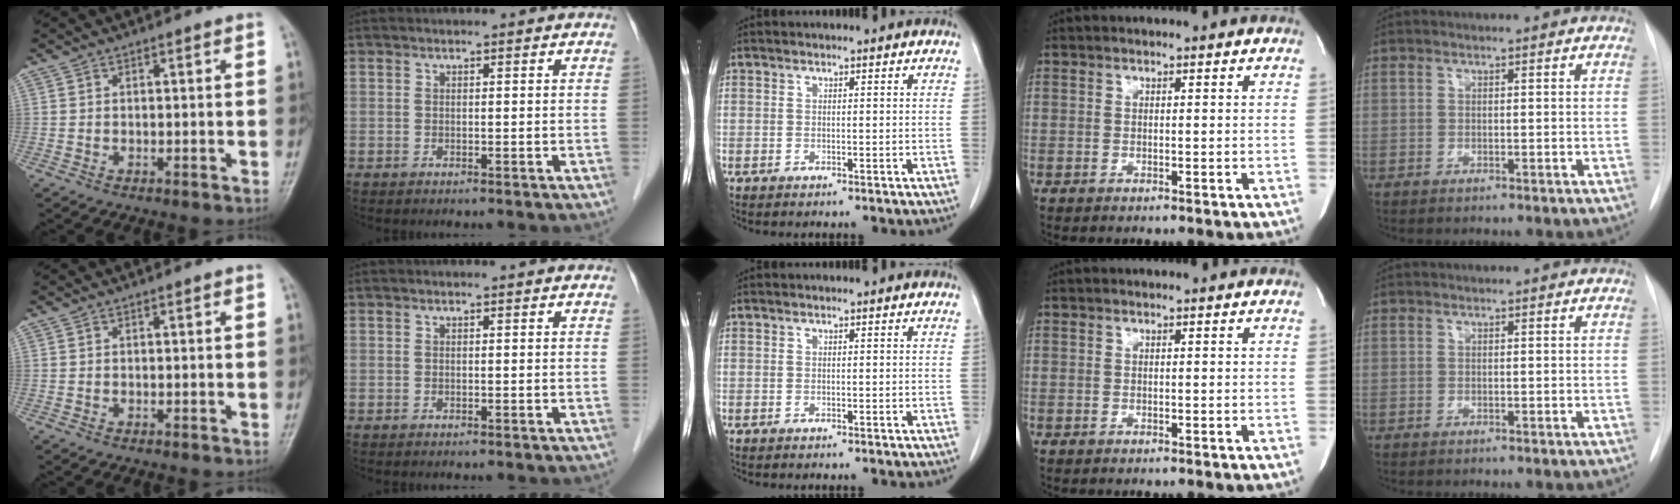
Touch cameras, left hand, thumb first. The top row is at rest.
{}